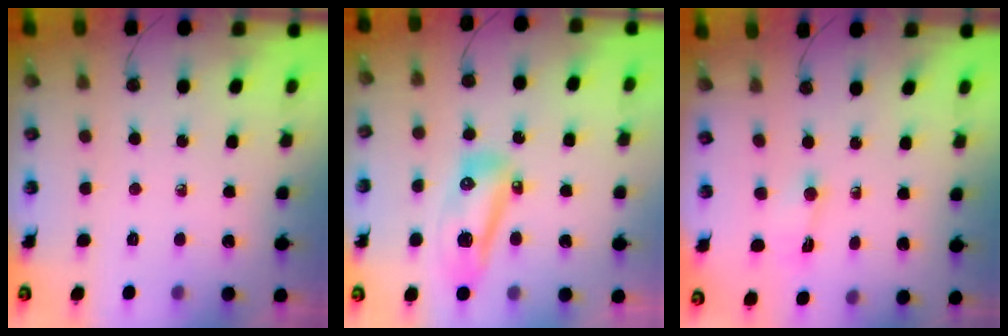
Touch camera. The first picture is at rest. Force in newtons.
{"total": 10.9, "press": 10.8, "slide": 1.7}
{"total": 0.8, "press": 0.7, "slide": 0.5}